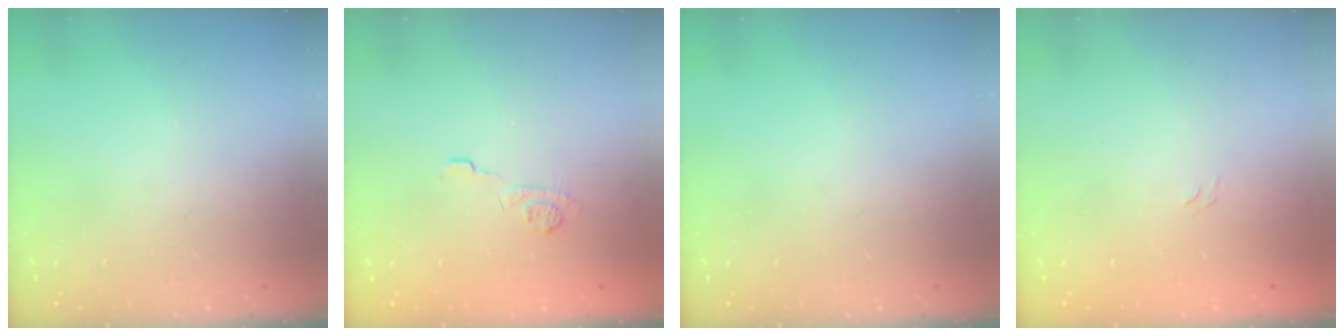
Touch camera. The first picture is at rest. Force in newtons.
{"total": 7.0, "press": 6.8, "slide": 1.7}
{"total": 0.0}
{"total": 5.5, "press": 5.4, "slide": 1.1}